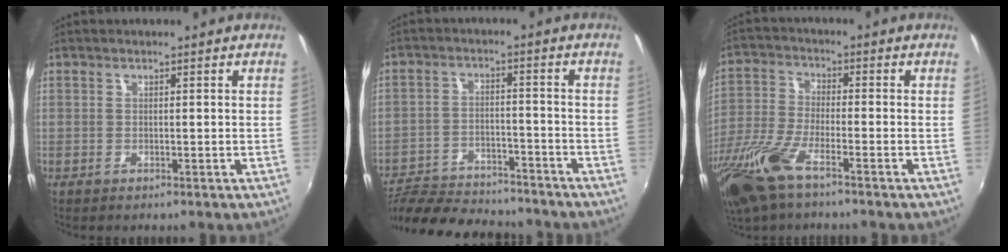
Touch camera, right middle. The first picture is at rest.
{"total": 17.7, "force": [-15.6, 5.0, 6.6], "torque": [-0.148, -0.006, -0.236]}
{"total": 13.3, "force": [-8.5, 3.6, 9.5], "torque": [-0.219, -0.033, -0.173]}